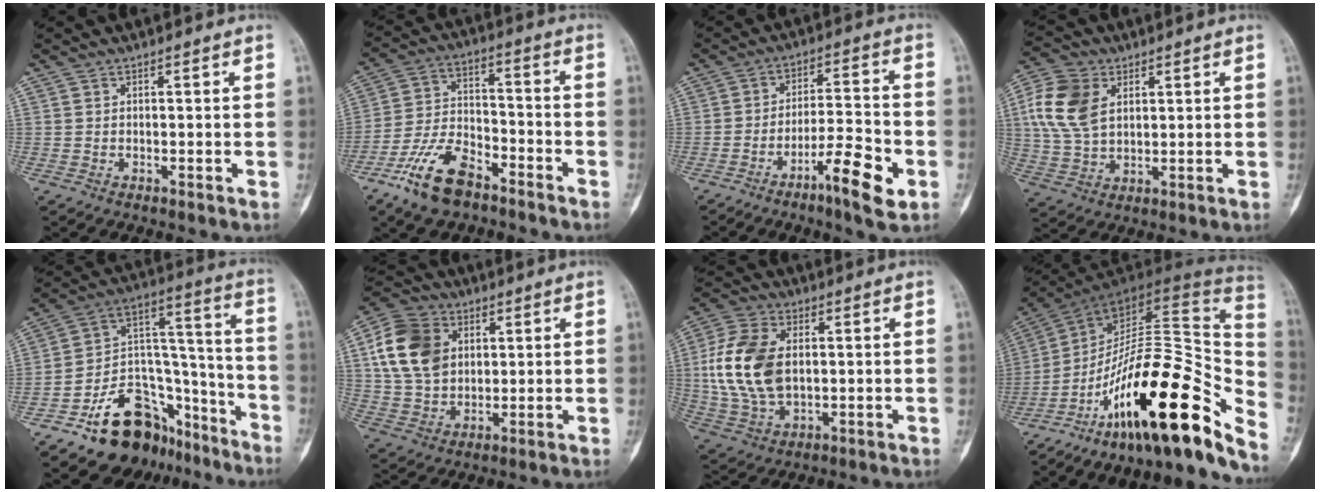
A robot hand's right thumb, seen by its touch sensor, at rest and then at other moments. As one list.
[{"total": 12.9, "force": [-8.4, 6.0, 7.7], "torque": [-0.148, 0.049, -0.164]}, {"total": 10.5, "force": [-5.1, 2.1, 9.0], "torque": [-0.146, 0.030, -0.085]}, {"total": 12.0, "force": [3.4, 8.1, 8.2], "torque": [-0.160, -0.001, 0.066]}, {"total": 23.2, "force": [-14.8, 13.3, 11.9], "torque": [-0.146, 0.117, -0.238]}, {"total": 14.6, "force": [3.9, 11.2, 8.7], "torque": [-0.143, 0.000, 0.069]}, {"total": 16.0, "force": [1.4, 10.2, 12.2], "torque": [-0.242, 0.000, 0.031]}, {"total": 29.8, "force": [-17.4, 8.4, 22.7], "torque": [-0.271, 0.102, -0.274]}]